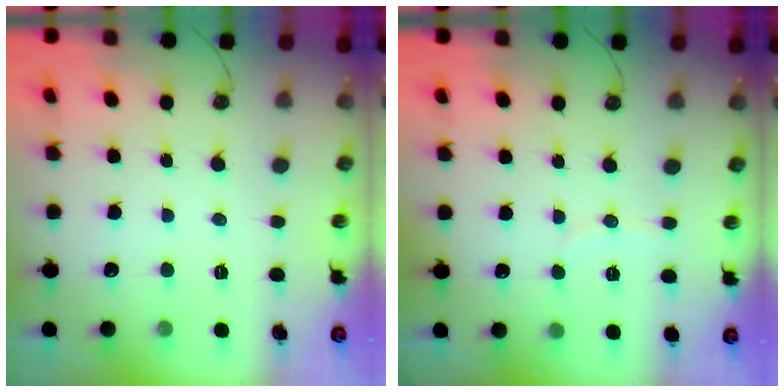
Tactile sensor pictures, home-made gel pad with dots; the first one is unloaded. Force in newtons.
{"total": 2.5, "press": 2.5, "slide": 0.3}